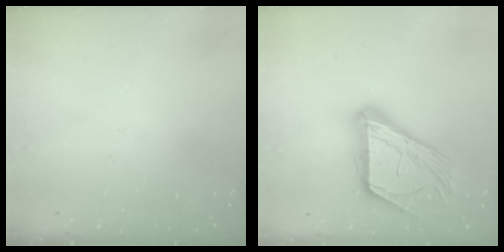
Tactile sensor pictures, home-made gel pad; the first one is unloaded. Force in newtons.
{"total": 17.1, "press": 17.0, "slide": 1.6}